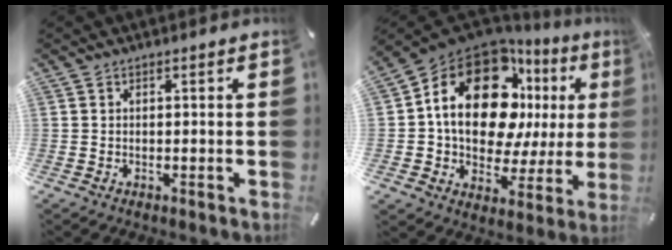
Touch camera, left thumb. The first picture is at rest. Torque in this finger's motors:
{"motor_torque": [2.51, 2.50, 2.54, -0.23, 0.29]}